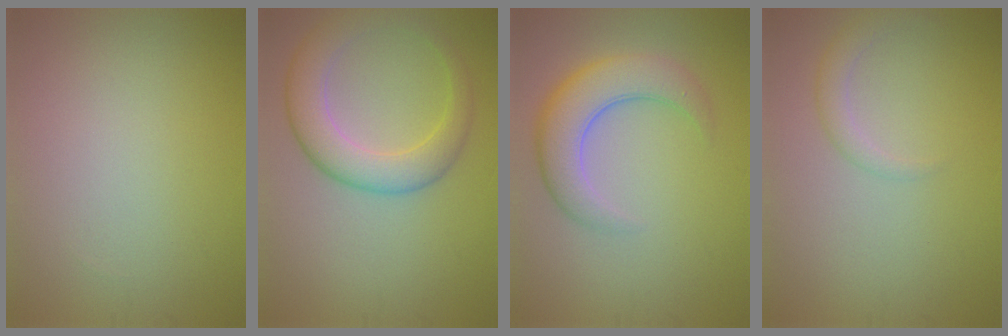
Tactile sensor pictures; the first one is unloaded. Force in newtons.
{"total": 5.4, "press": 5.4, "slide": 0.2}
{"total": 5.9, "press": 5.8, "slide": 0.6}
{"total": 1.7, "press": 1.7, "slide": 0.1}